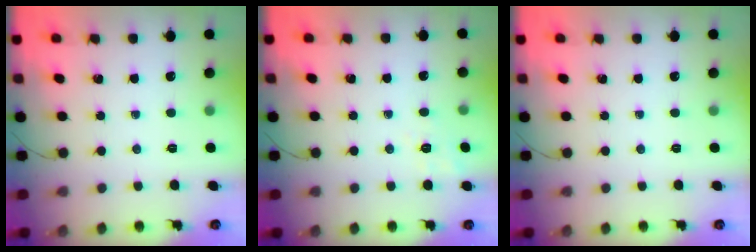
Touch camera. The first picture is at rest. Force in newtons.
{"total": 1.9, "press": 0.8, "slide": 1.7}
{"total": 0.0}